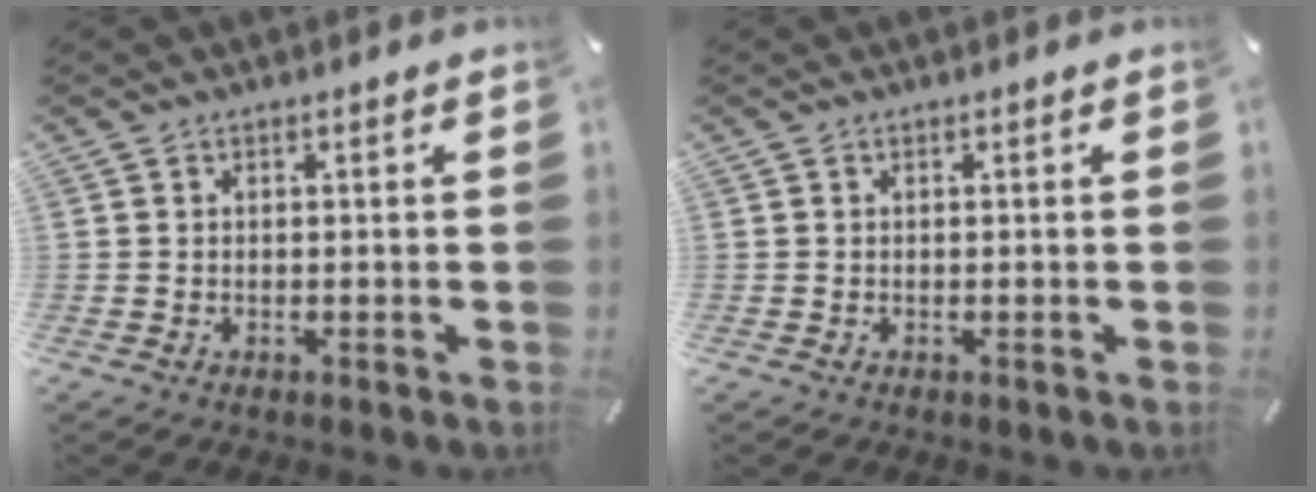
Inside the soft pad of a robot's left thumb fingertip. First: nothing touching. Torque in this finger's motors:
{"motor_torque": [0.01, 0.06, 0.00, -0.05, 0.00]}